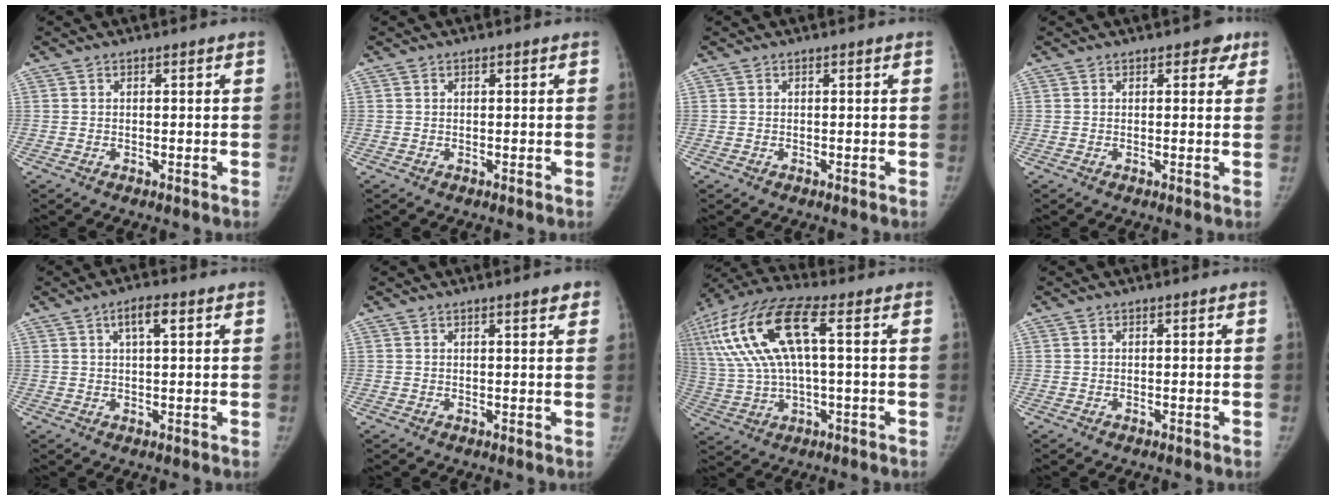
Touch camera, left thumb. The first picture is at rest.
{"total": 0.0}
{"total": 0.0}
{"total": 2.6, "force": [1.3, 1.6, 1.5], "torque": [0.004, -0.001, 0.010]}
{"total": 4.3, "force": [1.8, 1.3, 3.7], "torque": [-0.062, 0.005, 0.030]}
{"total": 2.7, "force": [1.7, 0.5, 2.1], "torque": [-0.022, -0.005, 0.019]}
{"total": 18.7, "force": [4.3, 6.5, 17.0], "torque": [-0.385, 0.032, 0.082]}
{"total": 0.0}